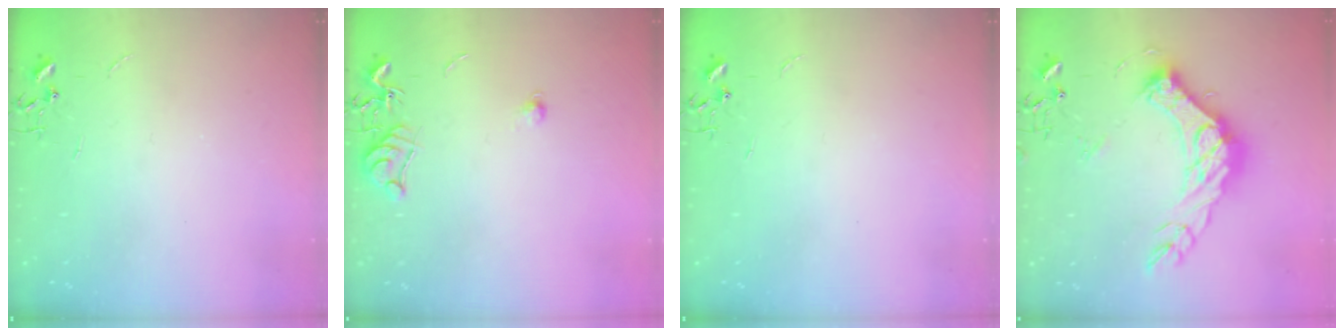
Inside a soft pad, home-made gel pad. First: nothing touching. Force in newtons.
{"total": 7.1, "press": 7.0, "slide": 0.6}
{"total": 0.0}
{"total": 21.8, "press": 21.7, "slide": 2.2}